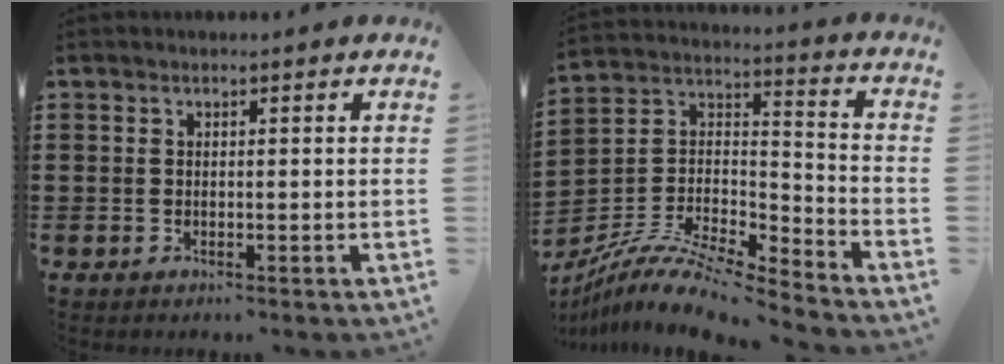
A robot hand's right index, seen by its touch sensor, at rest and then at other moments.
{"total": 10.2, "force": [-8.6, 2.2, 5.0], "torque": [-0.108, 0.013, -0.172]}